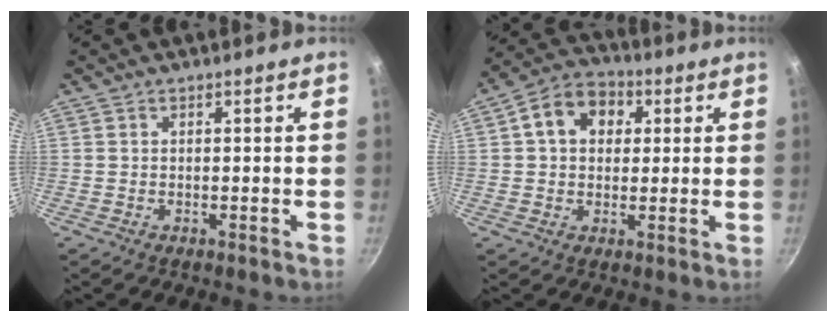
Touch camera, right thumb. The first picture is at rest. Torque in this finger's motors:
{"motor_torque": [0.31, 2.24, 1.04, -0.02, 0.06]}